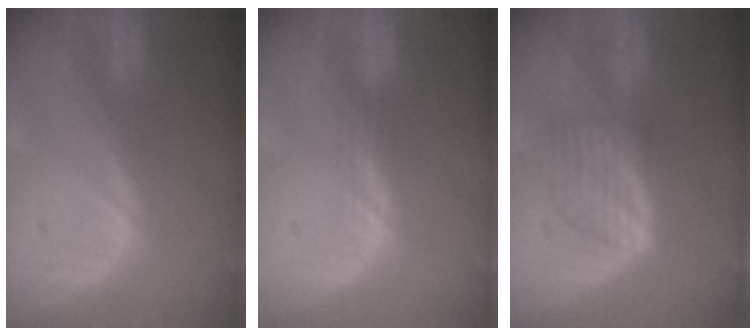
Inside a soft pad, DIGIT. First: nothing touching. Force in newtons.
{"total": 1.5, "press": 1.5, "slide": 0.3}
{"total": 5.9, "press": 5.7, "slide": 1.4}